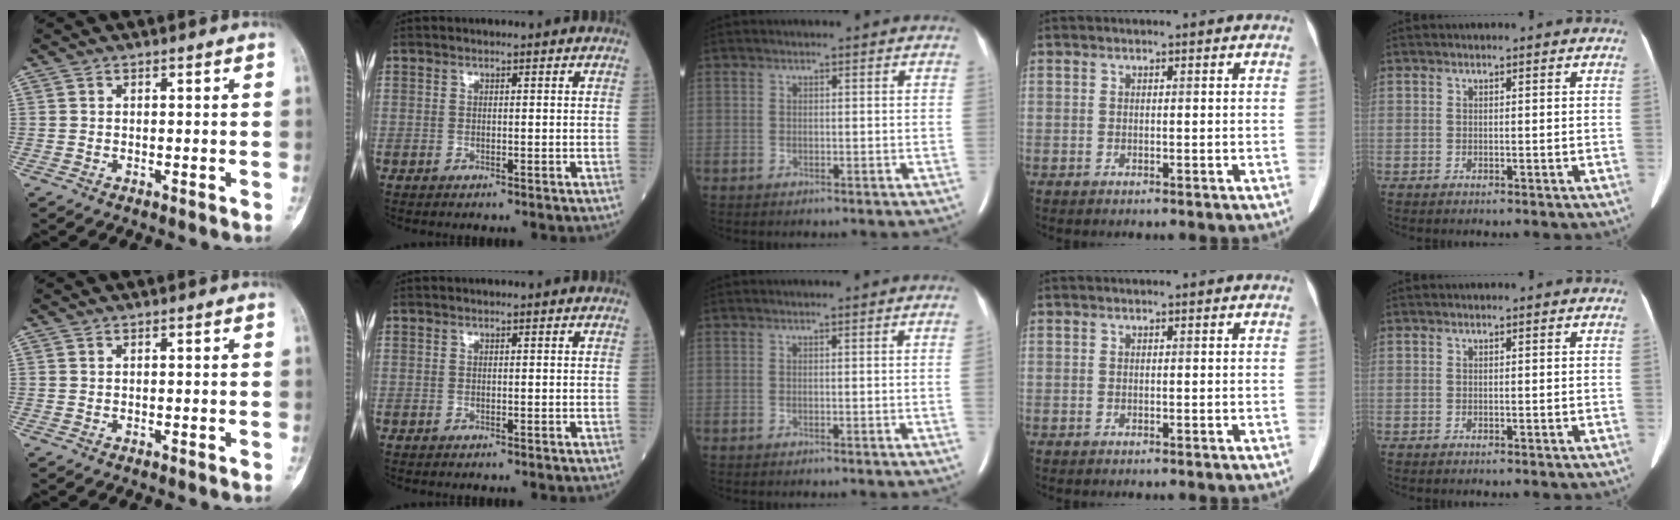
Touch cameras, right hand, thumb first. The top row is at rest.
{"middle": {"total": 1.2, "force": [-0.1, -0.5, 1.0], "torque": [-0.010, -0.001, -0.001]}}